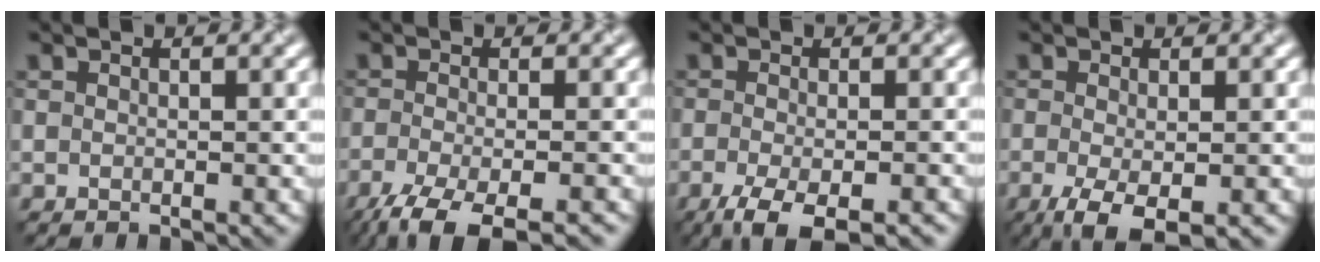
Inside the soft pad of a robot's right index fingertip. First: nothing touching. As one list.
[{"total": 6.3, "force": [-4.4, 1.6, 4.3], "torque": [-0.071, -0.016, -0.082]}, {"total": 5.3, "force": [-3.2, 1.4, 3.9], "torque": [-0.068, -0.010, -0.057]}, {"total": 4.2, "force": [-1.7, 1.4, 3.6], "torque": [-0.074, -0.009, -0.031]}]